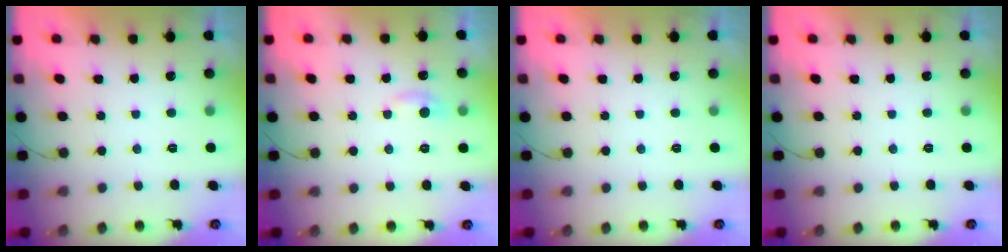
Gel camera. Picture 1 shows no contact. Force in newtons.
{"total": 4.8, "press": 4.8, "slide": 0.7}
{"total": 0.0}
{"total": 0.0}